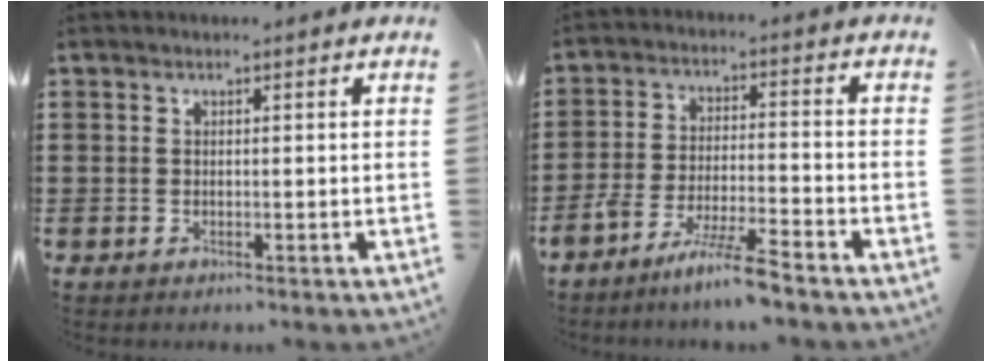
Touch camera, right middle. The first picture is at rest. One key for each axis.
{"total": 7.1, "fx": -6.2, "fy": -0.4, "fz": 3.4, "tx": -0.074, "ty": -0.016, "tz": -0.120}